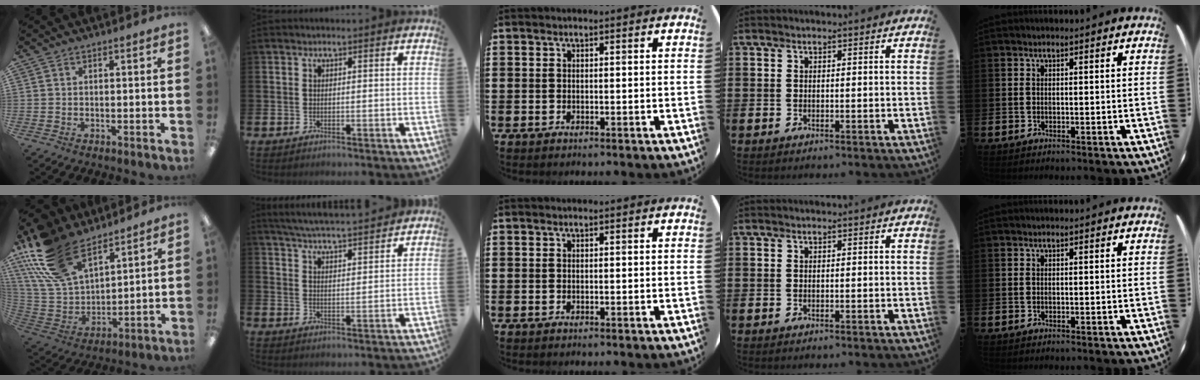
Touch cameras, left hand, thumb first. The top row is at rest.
{"thumb": {"total": 21.6, "force": [14.5, 11.1, 11.7], "torque": [-0.282, -0.068, 0.269]}, "index": {"total": 5.4, "force": [5.4, -0.1, 0.8], "torque": [-0.035, -0.035, 0.094]}}